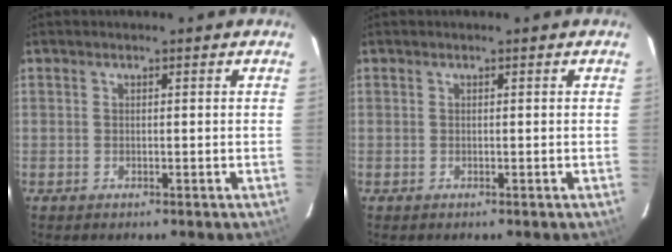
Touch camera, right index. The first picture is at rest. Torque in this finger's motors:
{"motor_torque": [0.00, 0.00, -0.01, 0.00]}